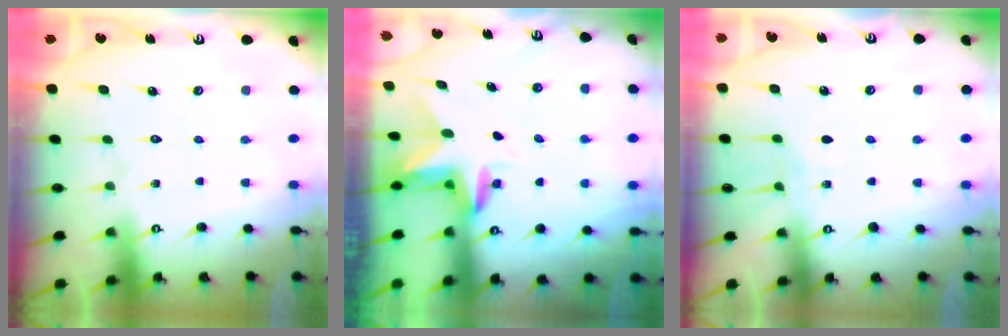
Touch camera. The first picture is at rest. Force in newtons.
{"total": 3.1, "press": 3.1, "slide": 0.2}
{"total": 3.7, "press": 3.7, "slide": 0.4}